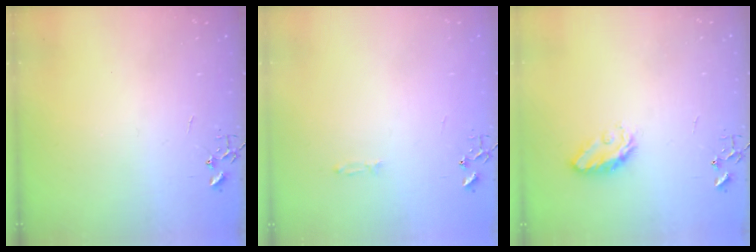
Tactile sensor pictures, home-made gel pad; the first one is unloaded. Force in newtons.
{"total": 3.1, "press": 3.1, "slide": 0.4}
{"total": 7.3, "press": 7.3, "slide": 0.5}